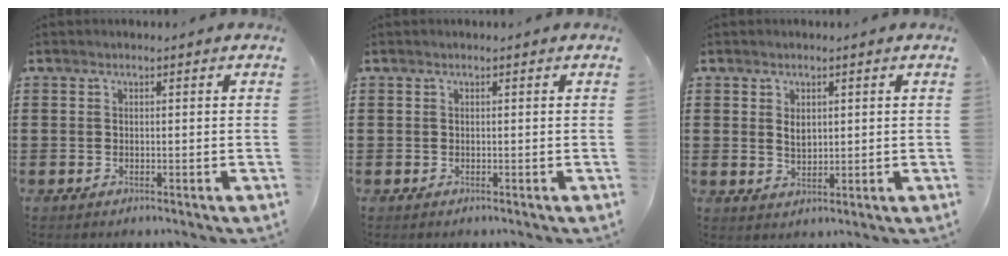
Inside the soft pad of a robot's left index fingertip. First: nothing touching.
{"total": 0.0}
{"total": 2.2, "force": [0.9, 1.4, 1.4], "torque": [-0.024, 0.000, 0.015]}